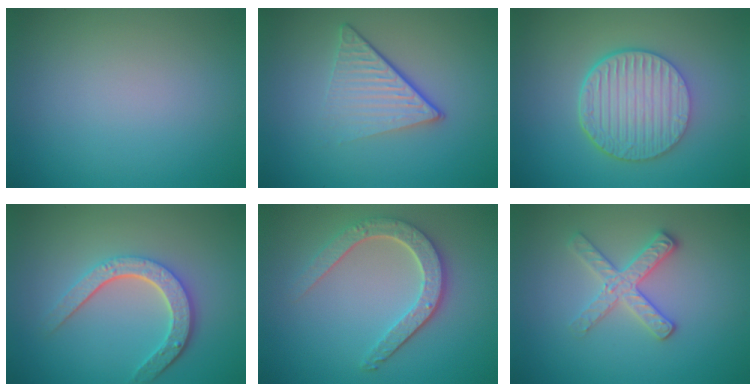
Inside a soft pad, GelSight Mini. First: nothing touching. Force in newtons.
{"total": 5.0, "press": 3.0, "slide": 4.0}
{"total": 6.5, "press": 4.7, "slide": 4.4}
{"total": 4.6, "press": 3.5, "slide": 2.9}
{"total": 4.3, "press": 3.5, "slide": 2.5}
{"total": 2.9, "press": 2.8, "slide": 0.8}